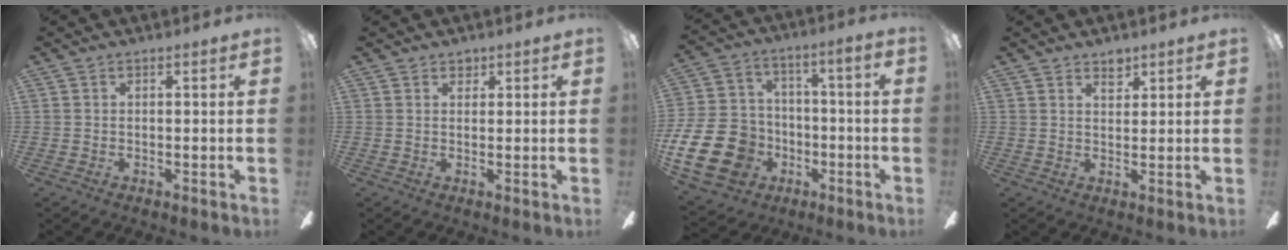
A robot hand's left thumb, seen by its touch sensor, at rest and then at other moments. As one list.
[{"total": 1.5, "force": [1.1, 0.9, 0.3], "torque": [-0.001, 0.000, 0.019]}, {"total": 19.0, "force": [-6.9, 14.5, 10.1], "torque": [-0.224, 0.043, -0.110]}, {"total": 3.3, "force": [2.5, 1.7, 1.2], "torque": [-0.002, -0.014, 0.042]}]